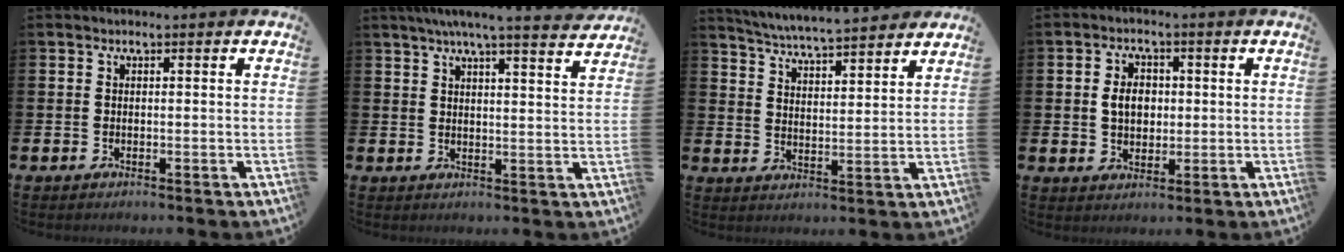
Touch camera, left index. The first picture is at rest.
{"total": 5.9, "force": [5.4, -0.4, 2.4], "torque": [-0.054, -0.023, 0.093]}
{"total": 5.3, "force": [5.2, -0.1, 0.8], "torque": [-0.042, -0.036, 0.093]}
{"total": 4.0, "force": [0.7, 3.1, 2.4], "torque": [-0.039, 0.009, 0.006]}